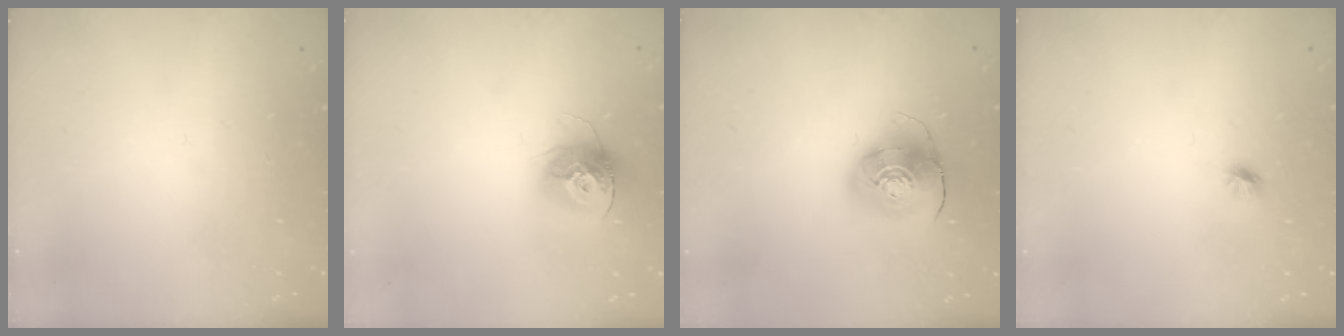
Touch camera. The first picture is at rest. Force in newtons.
{"total": 13.2, "press": 13.2, "slide": 1.2}
{"total": 9.6, "press": 9.6, "slide": 1.2}
{"total": 4.6, "press": 4.5, "slide": 0.9}